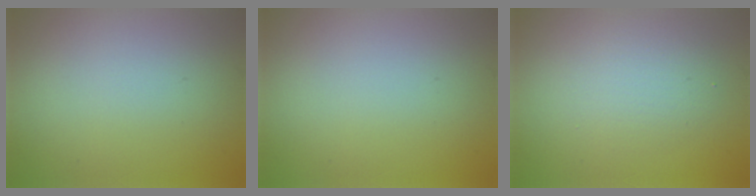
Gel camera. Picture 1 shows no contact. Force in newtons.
{"total": 0.0}
{"total": 2.9, "press": 2.9, "slide": 0.2}